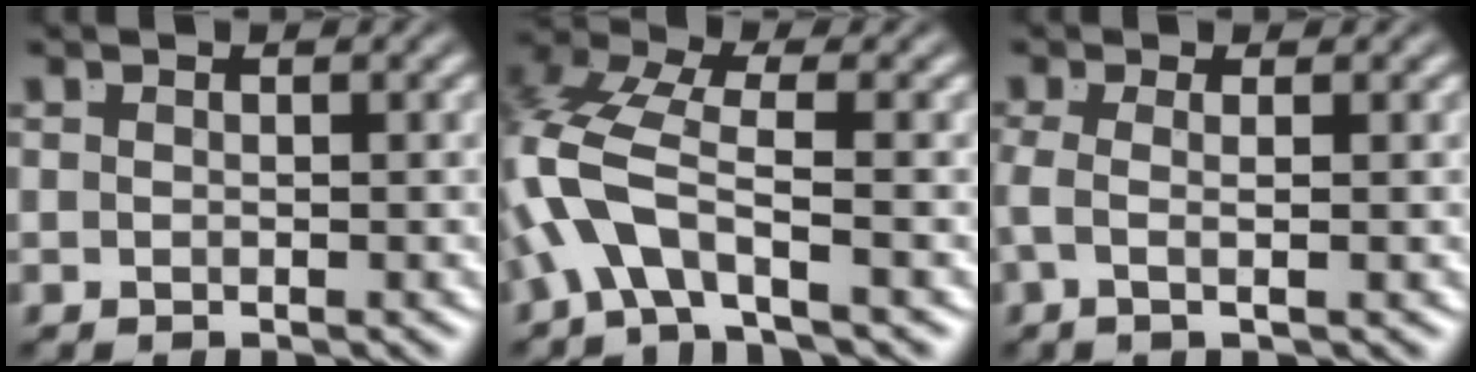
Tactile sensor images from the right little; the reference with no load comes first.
{"total": 4.2, "force": [-0.5, 2.2, 3.5], "torque": [-0.107, -0.020, -0.003]}
{"total": 2.5, "force": [-0.2, 0.3, 2.5], "torque": [-0.059, -0.009, 0.002]}